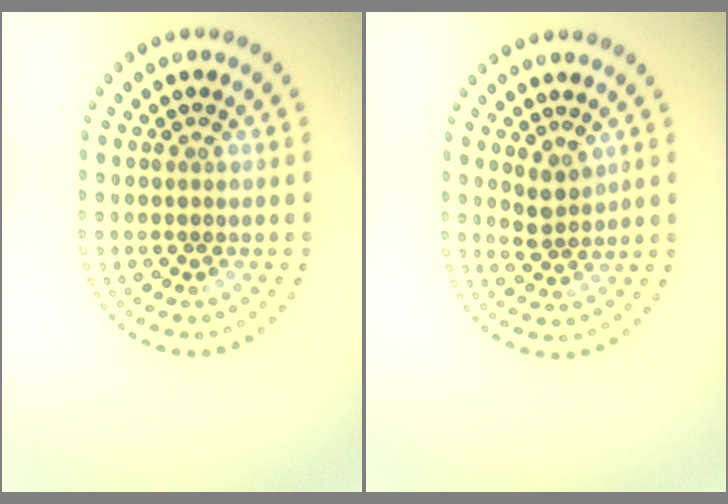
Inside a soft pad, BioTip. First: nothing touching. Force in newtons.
{"total": 1.9, "press": 1.6, "slide": 1.1}